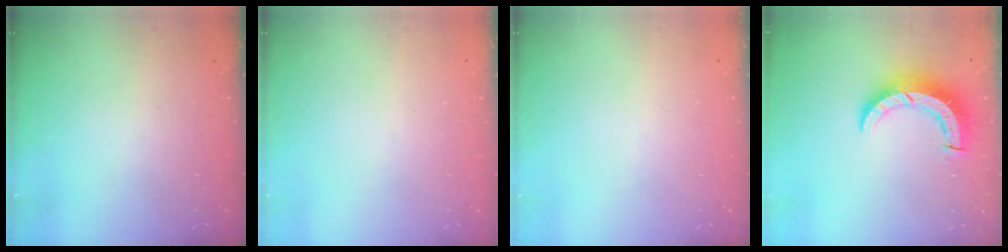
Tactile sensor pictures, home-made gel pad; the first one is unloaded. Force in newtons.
{"total": 0.0}
{"total": 0.0}
{"total": 8.2, "press": 8.1, "slide": 0.8}